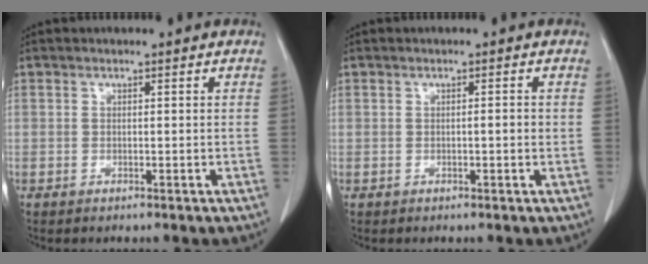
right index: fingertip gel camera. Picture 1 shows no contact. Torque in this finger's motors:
{"motor_torque": [0.27, -0.22, 0.08, 0.04]}